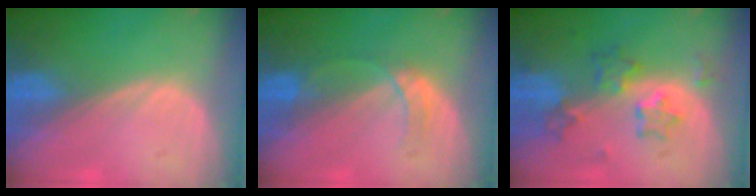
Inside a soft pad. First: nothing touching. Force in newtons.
{"total": 3.0, "press": 3.0, "slide": 0.3}
{"total": 6.9, "press": 6.1, "slide": 3.0}